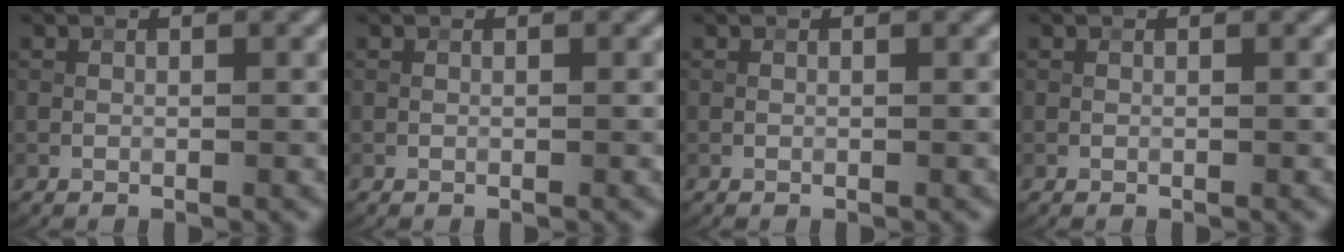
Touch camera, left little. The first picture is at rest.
{"total": 0.0}
{"total": 0.0}
{"total": 0.0}